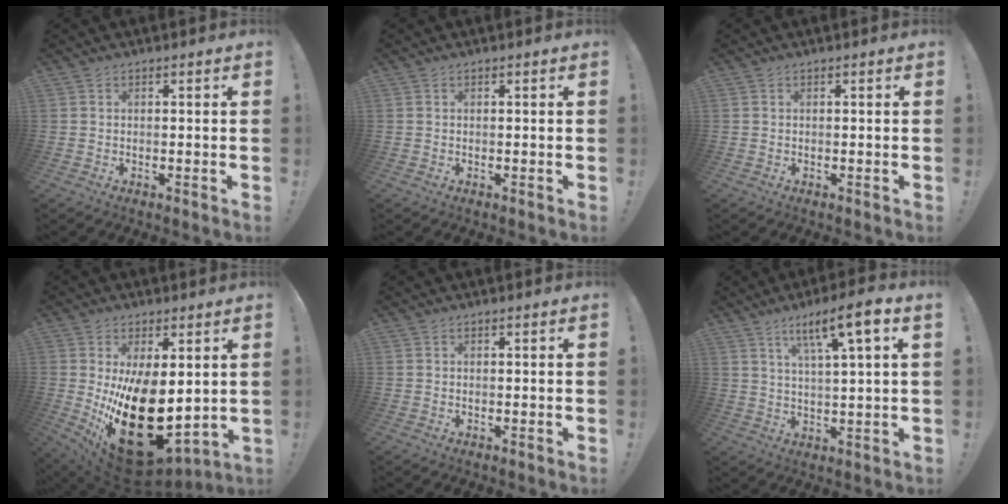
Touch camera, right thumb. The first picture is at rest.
{"total": 0.0}
{"total": 0.0}
{"total": 25.4, "force": [-2.6, 14.1, 21.0], "torque": [-0.336, -0.016, -0.009]}
{"total": 0.0}
{"total": 10.6, "force": [5.5, 0.9, 9.0], "torque": [-0.141, -0.023, 0.082]}